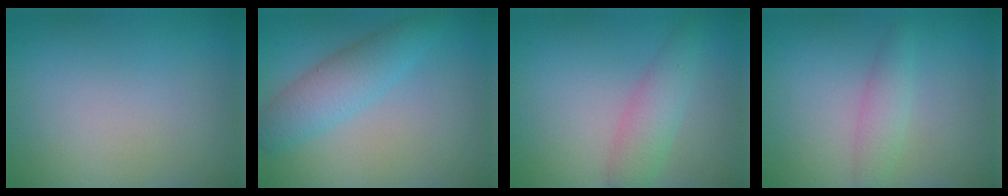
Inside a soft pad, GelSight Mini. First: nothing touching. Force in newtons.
{"total": 3.8, "press": 3.8, "slide": 0.0}
{"total": 3.0, "press": 3.0, "slide": 0.1}
{"total": 2.0, "press": 2.0, "slide": 0.1}